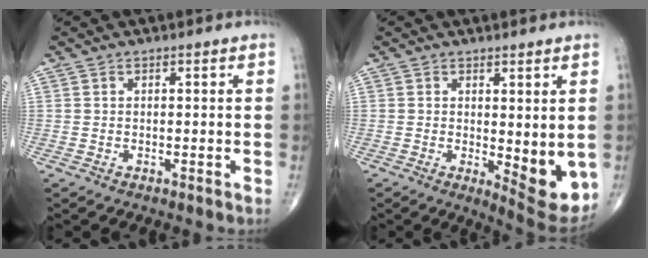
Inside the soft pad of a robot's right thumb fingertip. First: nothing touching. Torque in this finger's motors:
{"motor_torque": [-0.53, 0.61, 0.27, 0.22, 0.07]}